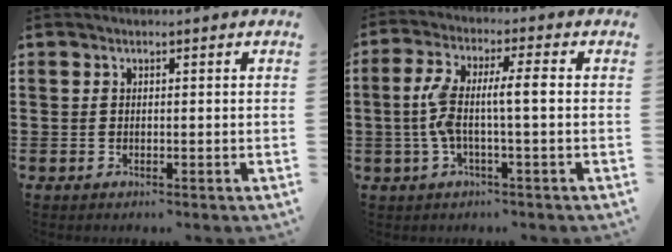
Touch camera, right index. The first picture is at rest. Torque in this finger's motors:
{"motor_torque": [1.19, -0.36, 0.41, 0.16]}